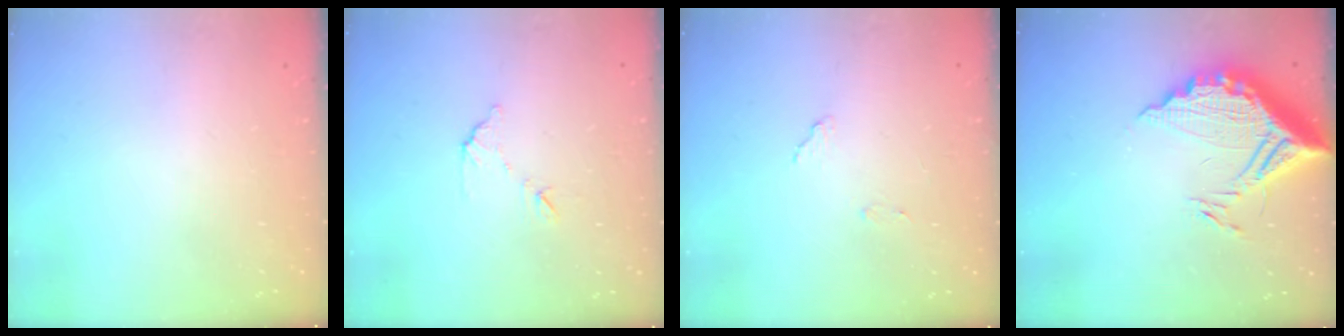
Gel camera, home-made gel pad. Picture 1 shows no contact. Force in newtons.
{"total": 7.2, "press": 7.2, "slide": 0.4}
{"total": 8.3, "press": 8.3, "slide": 0.8}
{"total": 16.3, "press": 16.3, "slide": 1.3}